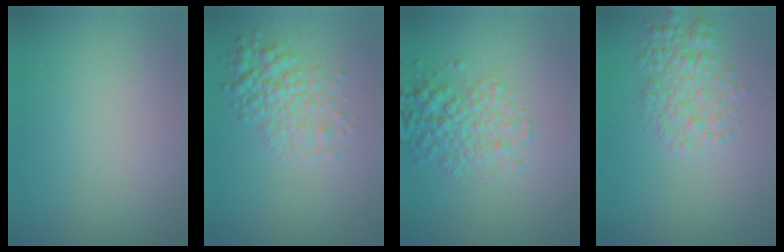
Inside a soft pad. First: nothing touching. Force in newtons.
{"total": 3.4, "press": 3.4, "slide": 0.1}
{"total": 3.8, "press": 3.8, "slide": 0.1}
{"total": 3.1, "press": 3.1, "slide": 0.1}